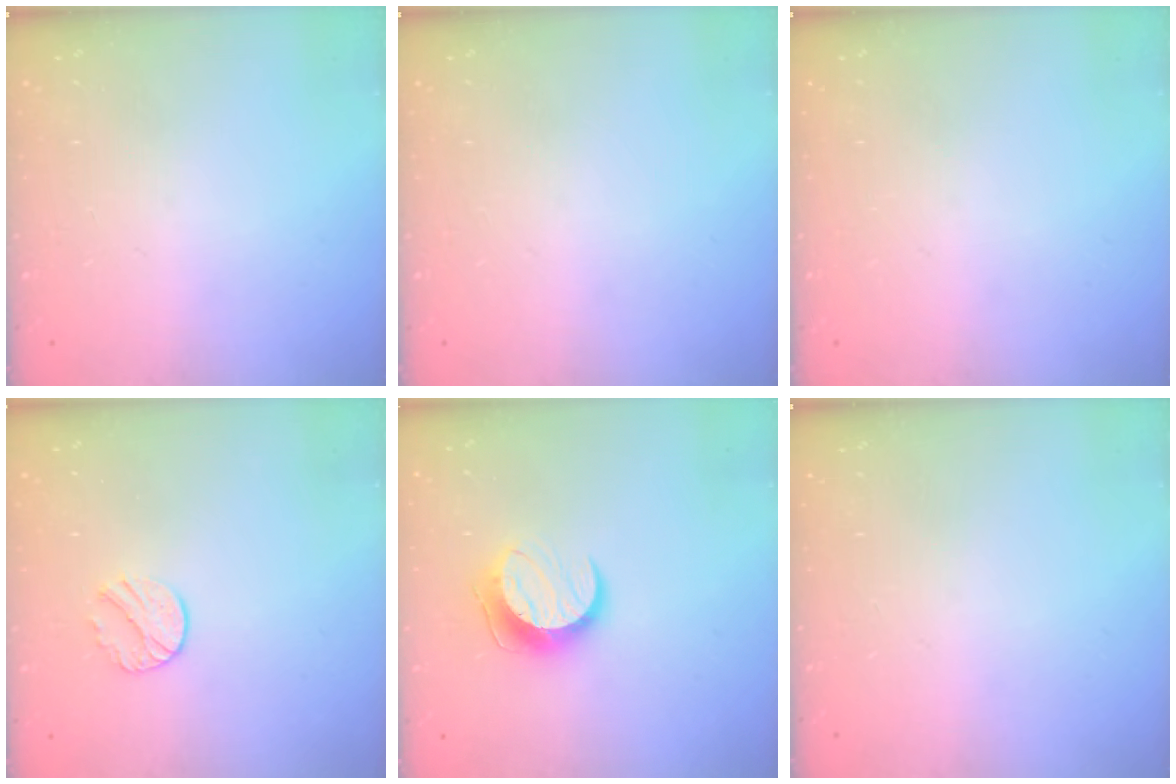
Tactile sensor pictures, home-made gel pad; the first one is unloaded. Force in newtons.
{"total": 0.0}
{"total": 0.0}
{"total": 7.0, "press": 6.9, "slide": 0.7}
{"total": 10.4, "press": 10.4, "slide": 0.2}
{"total": 0.0}